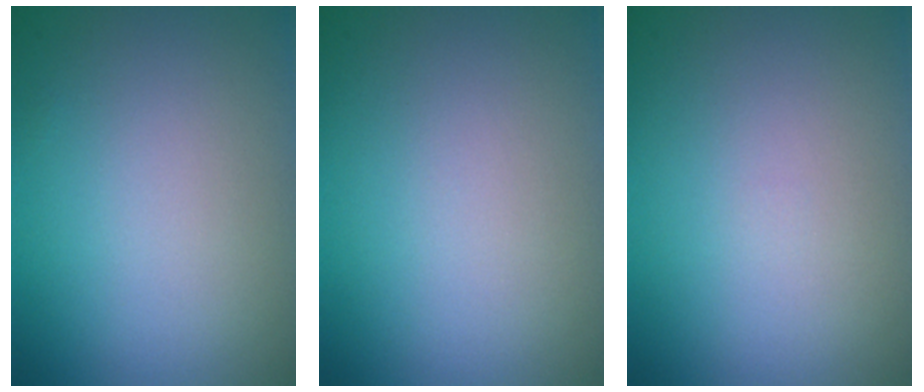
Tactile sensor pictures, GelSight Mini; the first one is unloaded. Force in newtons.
{"total": 0.0}
{"total": 0.0}